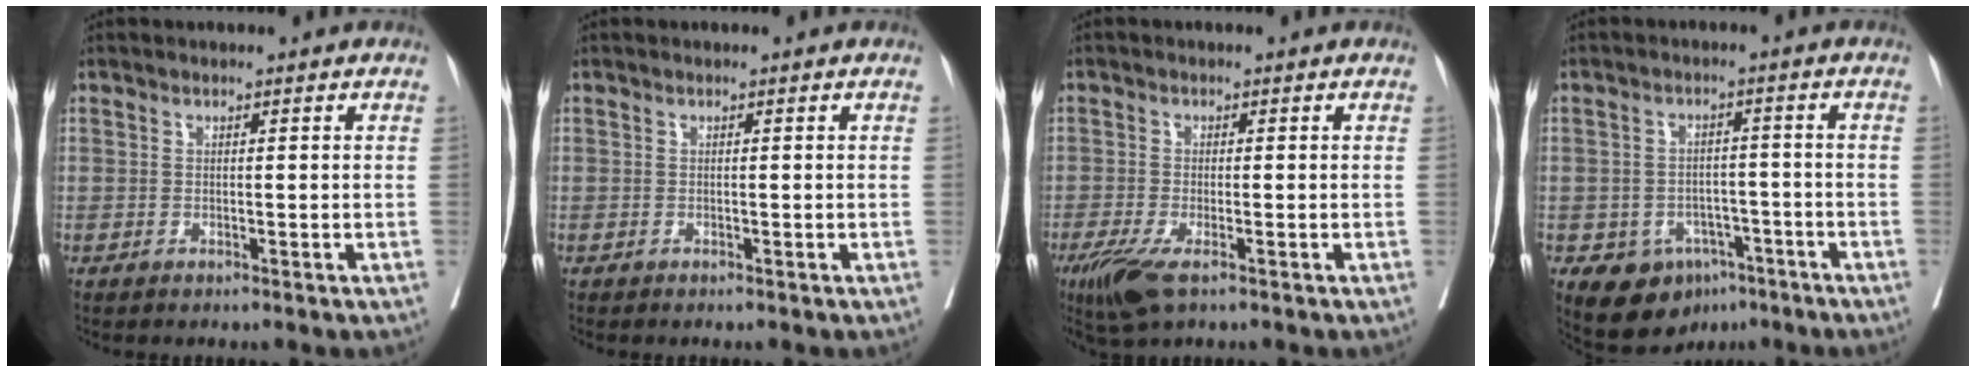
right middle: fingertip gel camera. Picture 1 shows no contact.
{"total": 0.0}
{"total": 5.4, "force": [-3.2, 1.2, 4.1], "torque": [-0.079, -0.015, -0.056]}
{"total": 8.1, "force": [-4.8, 5.6, 3.3], "torque": [-0.046, 0.012, -0.064]}